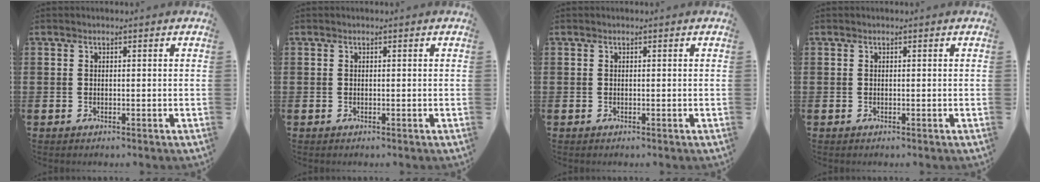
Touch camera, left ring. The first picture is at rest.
{"total": 0.0}
{"total": 0.0}
{"total": 0.0}